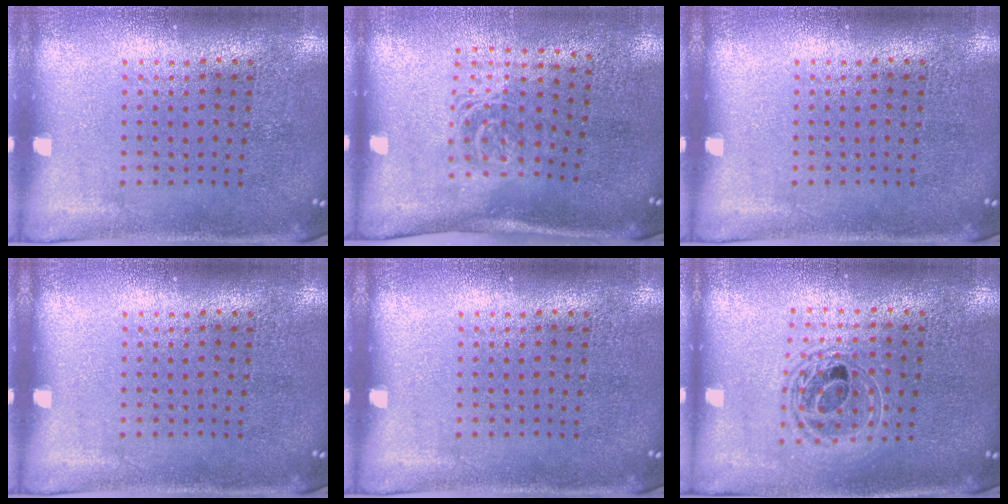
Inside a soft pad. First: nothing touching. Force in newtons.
{"total": 1.5, "press": 1.1, "slide": 1.0}
{"total": 0.0}
{"total": 0.0}
{"total": 0.0}
{"total": 1.7, "press": 1.4, "slide": 0.9}